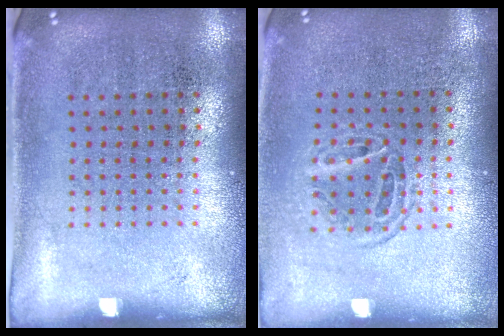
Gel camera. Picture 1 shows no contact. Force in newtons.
{"total": 1.1, "press": 1.0, "slide": 0.5}